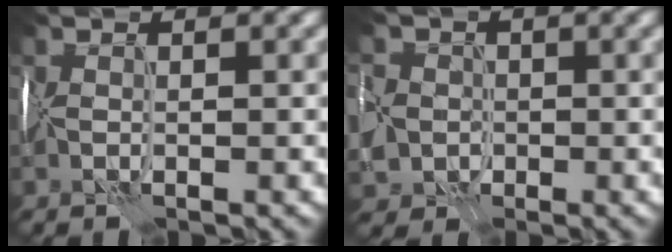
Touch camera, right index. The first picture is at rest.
{"total": 5.6, "force": [-1.9, 5.1, 1.5], "torque": [-0.037, -0.002, -0.051]}